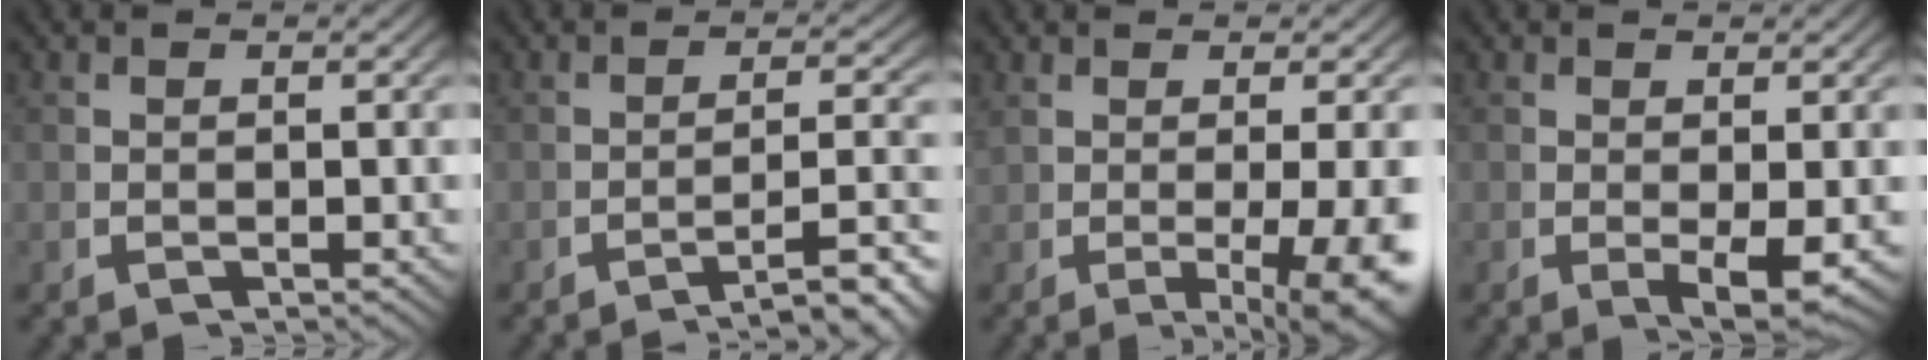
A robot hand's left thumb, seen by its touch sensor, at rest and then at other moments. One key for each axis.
{"total": 5.1, "fx": -3.4, "fy": 1.2, "fz": 3.6, "tx": -0.048, "ty": -0.006, "tz": -0.050}
{"total": 6.5, "fx": -1.1, "fy": 1.8, "fz": 6.1, "tx": -0.093, "ty": -0.012, "tz": -0.007}
{"total": 3.3, "fx": -0.6, "fy": 1.2, "fz": 3.0, "tx": -0.054, "ty": -0.017, "tz": -0.001}